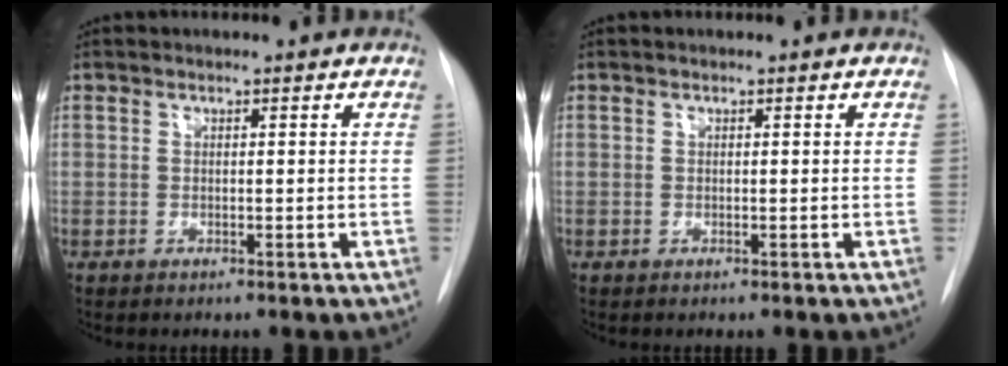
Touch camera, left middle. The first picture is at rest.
{"total": 0.0}